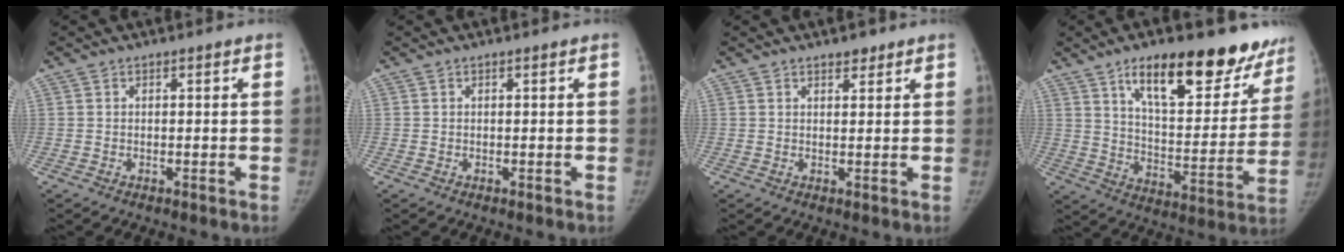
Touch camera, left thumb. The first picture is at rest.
{"total": 0.0}
{"total": 2.1, "force": [1.6, 0.9, 0.9], "torque": [-0.005, -0.010, 0.022]}
{"total": 23.9, "force": [15.7, 9.7, 15.2], "torque": [-0.153, -0.067, 0.234]}